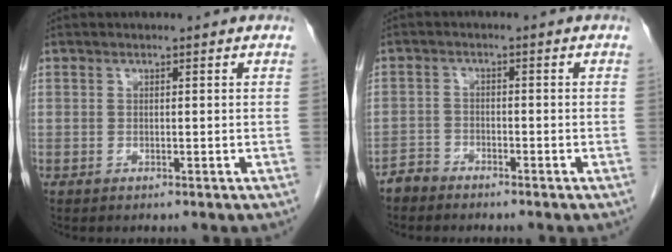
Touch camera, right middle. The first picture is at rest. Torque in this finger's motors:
{"motor_torque": [0.10, -0.04, 0.01, 0.00]}